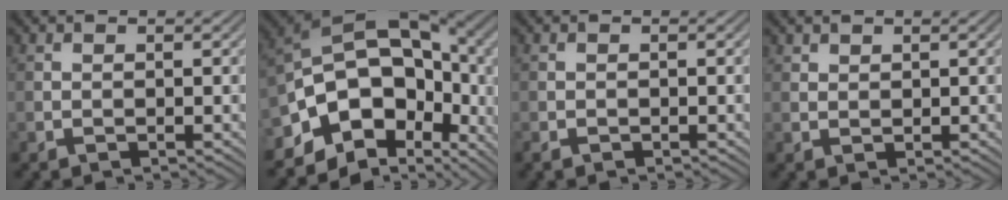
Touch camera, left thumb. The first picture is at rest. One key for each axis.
{"total": 17.1, "fx": -3.5, "fy": 11.3, "fz": 12.4, "tx": -0.218, "ty": -0.016, "tz": -0.045}
{"total": 0.9, "fx": -0.7, "fy": 0.4, "fz": 0.4, "tx": -0.008, "ty": -0.002, "tz": -0.013}
{"total": 1.1, "fx": 1.0, "fy": 0.5, "fz": 0.3, "tx": -0.008, "ty": 0.000, "tz": 0.024}